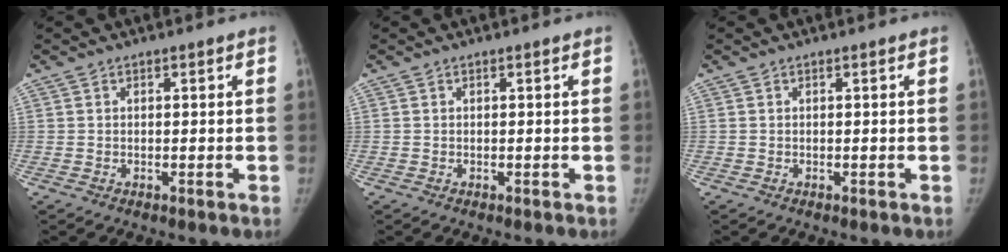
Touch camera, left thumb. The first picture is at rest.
{"total": 0.0}
{"total": 0.0}